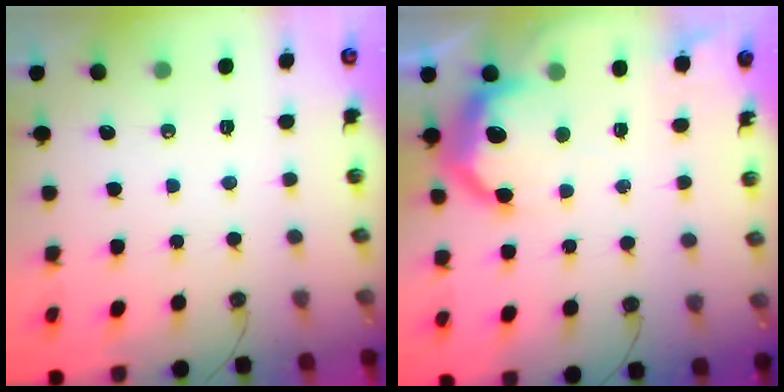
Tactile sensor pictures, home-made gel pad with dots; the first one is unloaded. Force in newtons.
{"total": 12.5, "press": 12.5, "slide": 0.6}